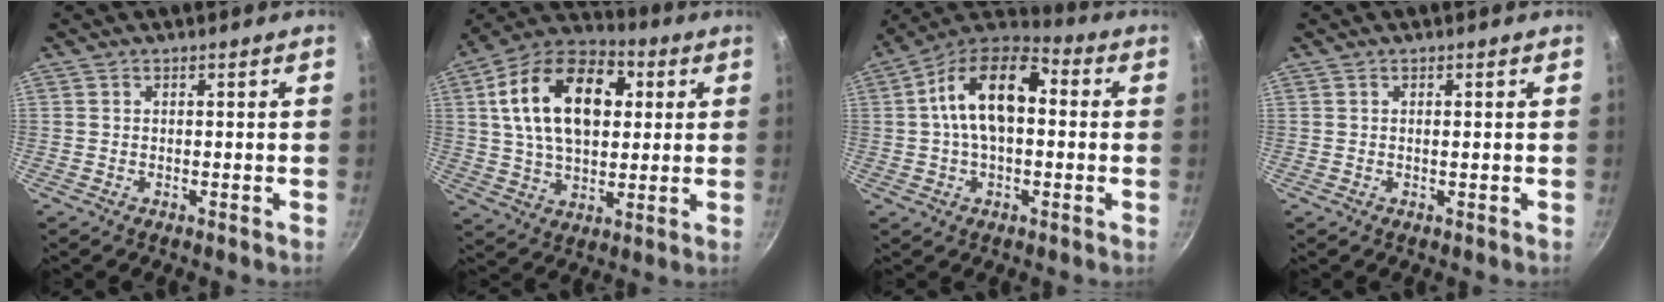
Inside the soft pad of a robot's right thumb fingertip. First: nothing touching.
{"total": 21.4, "force": [3.9, 13.6, 16.1], "torque": [-0.249, 0.021, 0.050]}
{"total": 15.7, "force": [1.6, 9.0, 12.7], "torque": [-0.198, 0.032, 0.005]}
{"total": 0.7, "force": [0.1, 0.1, 0.6], "torque": [-0.012, 0.000, 0.001]}